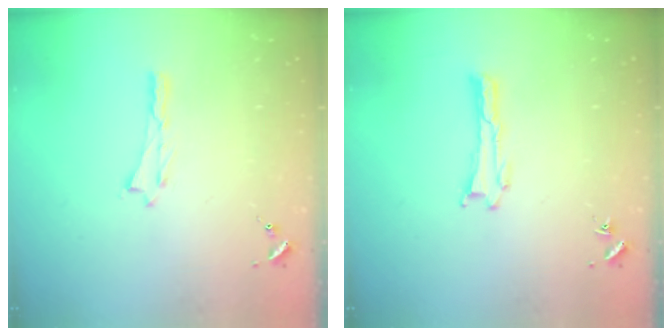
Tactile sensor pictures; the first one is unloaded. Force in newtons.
{"total": 0.0}